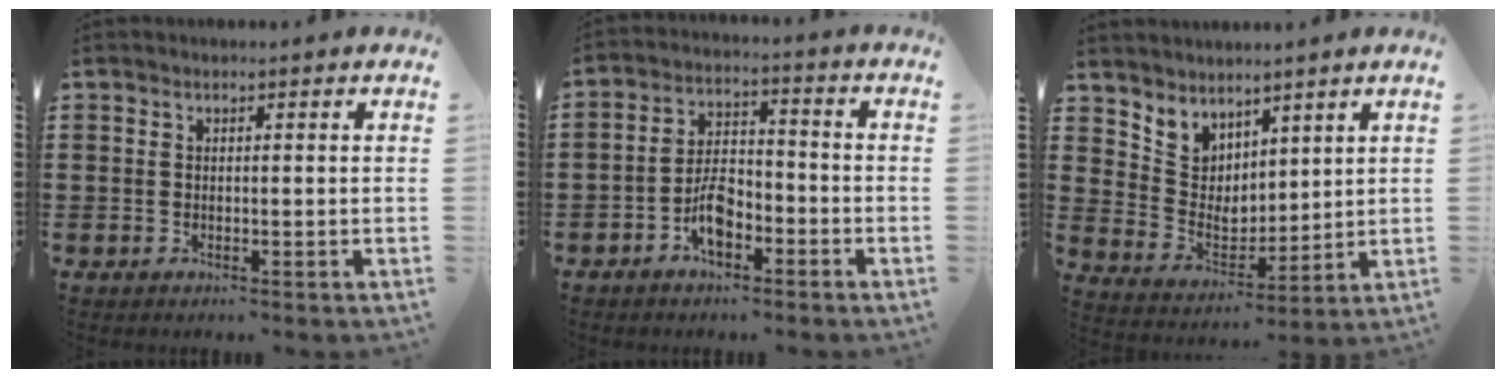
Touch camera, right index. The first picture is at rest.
{"total": 6.0, "force": [-3.2, 3.0, 4.2], "torque": [-0.089, 0.008, -0.063]}
{"total": 5.6, "force": [4.4, 3.4, -0.6], "torque": [-0.025, -0.028, 0.085]}